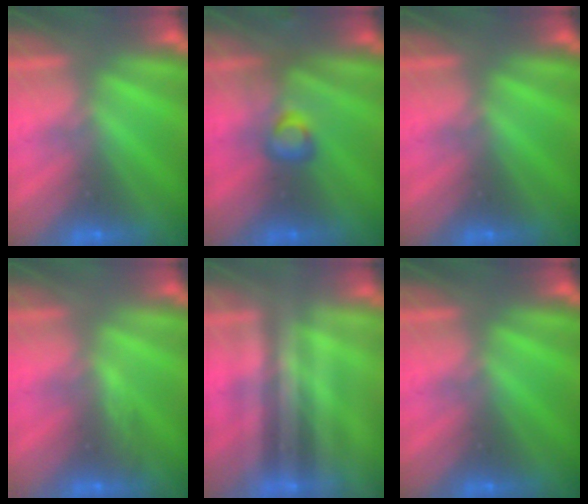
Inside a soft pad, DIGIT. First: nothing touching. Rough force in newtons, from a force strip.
{"total": 2.7}
{"total": 0.0}
{"total": 2.7}
{"total": 1.9}
{"total": 0.0}